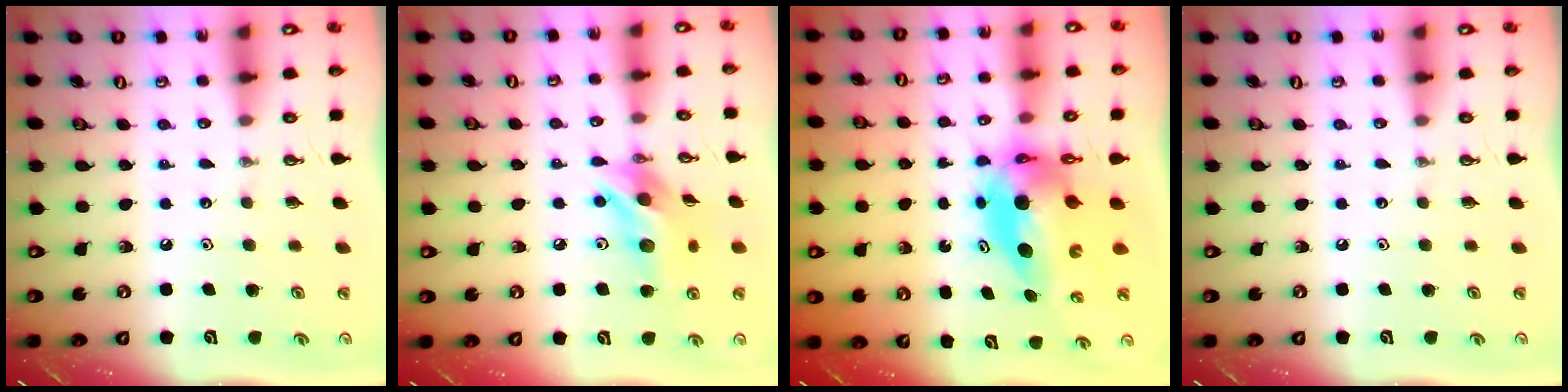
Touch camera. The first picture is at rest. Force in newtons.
{"total": 13.1, "press": 13.1, "slide": 0.8}
{"total": 8.3, "press": 8.2, "slide": 0.9}
{"total": 0.0}